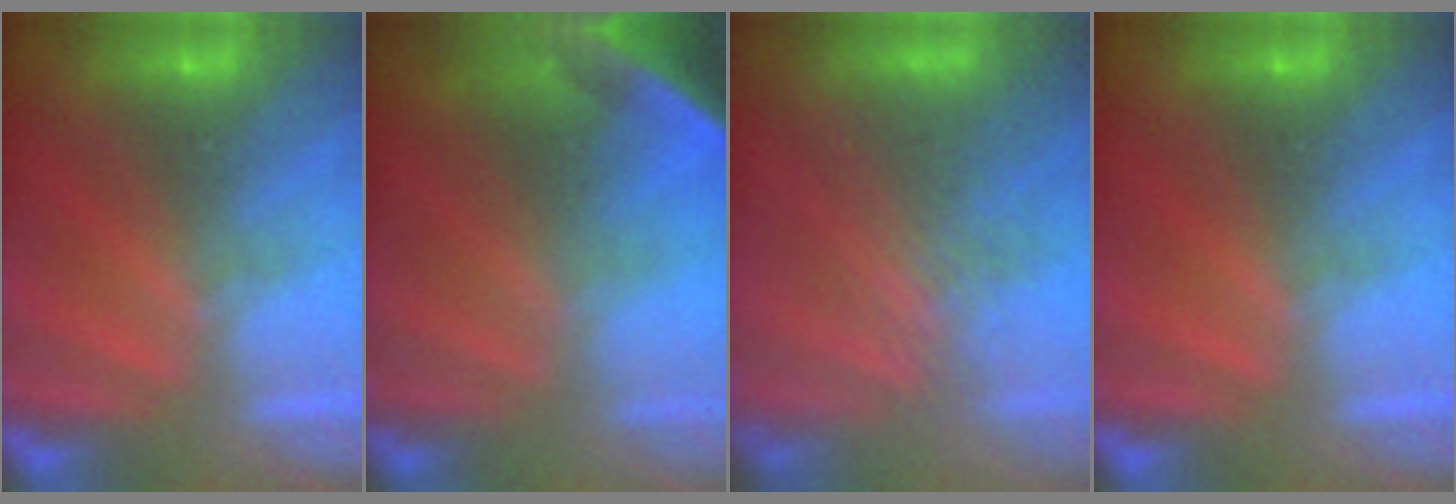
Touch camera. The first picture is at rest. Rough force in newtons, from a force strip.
{"total": 10.7}
{"total": 3.1}
{"total": 0.0}